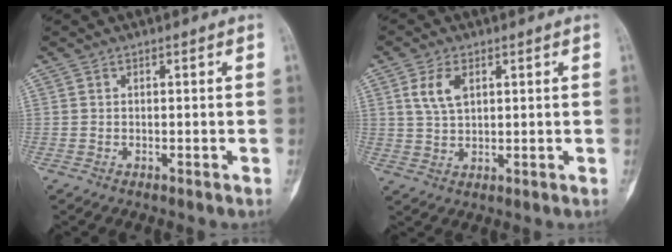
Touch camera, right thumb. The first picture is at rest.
{"total": 5.2, "force": [2.0, 3.0, 3.8], "torque": [-0.072, -0.005, 0.041]}